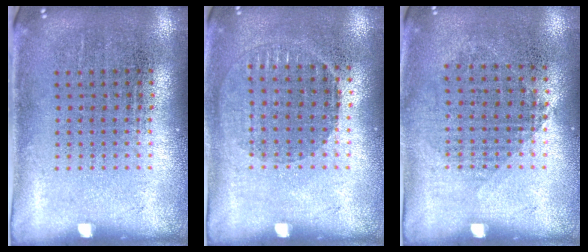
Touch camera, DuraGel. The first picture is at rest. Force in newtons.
{"total": 0.9, "press": 0.8, "slide": 0.3}
{"total": 0.8, "press": 0.7, "slide": 0.4}